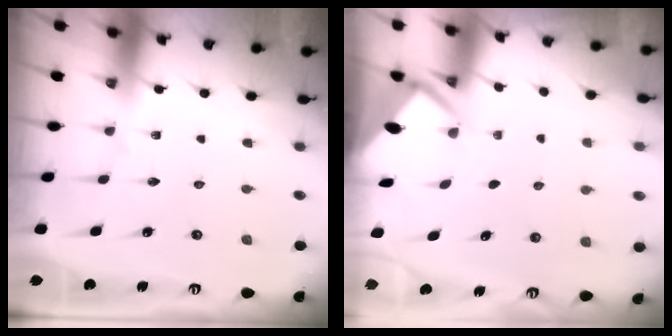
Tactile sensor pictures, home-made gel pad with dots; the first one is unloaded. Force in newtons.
{"total": 2.6, "press": 2.6, "slide": 0.3}